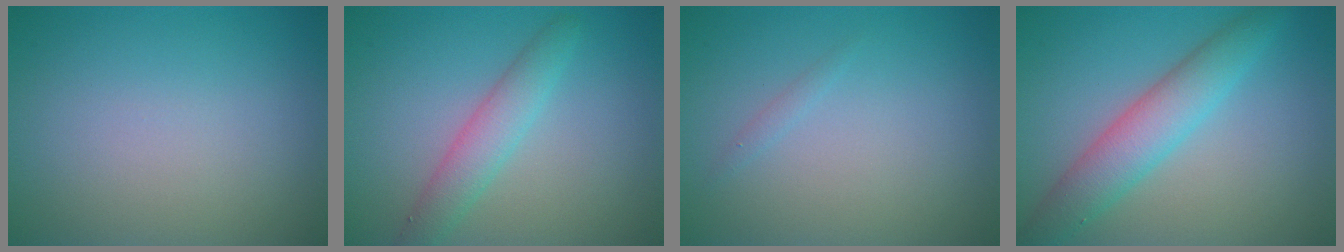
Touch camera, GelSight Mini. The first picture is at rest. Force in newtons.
{"total": 3.0, "press": 3.0, "slide": 0.3}
{"total": 0.5, "press": 0.5, "slide": 0.0}
{"total": 4.7, "press": 4.7, "slide": 0.0}